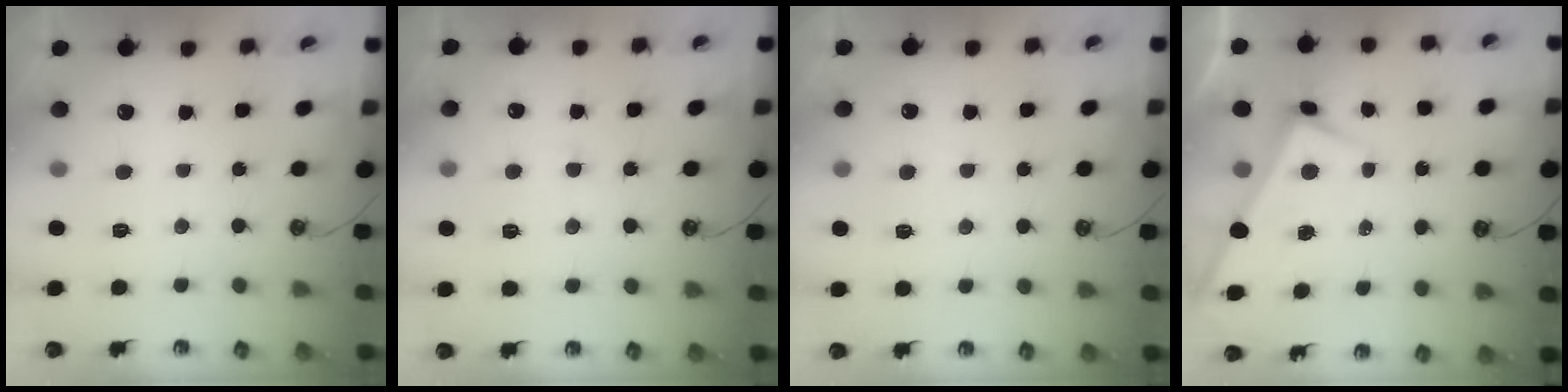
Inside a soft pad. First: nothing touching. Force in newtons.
{"total": 0.8, "press": 0.7, "slide": 0.5}
{"total": 0.7, "press": 0.6, "slide": 0.3}
{"total": 4.4, "press": 4.4, "slide": 0.3}